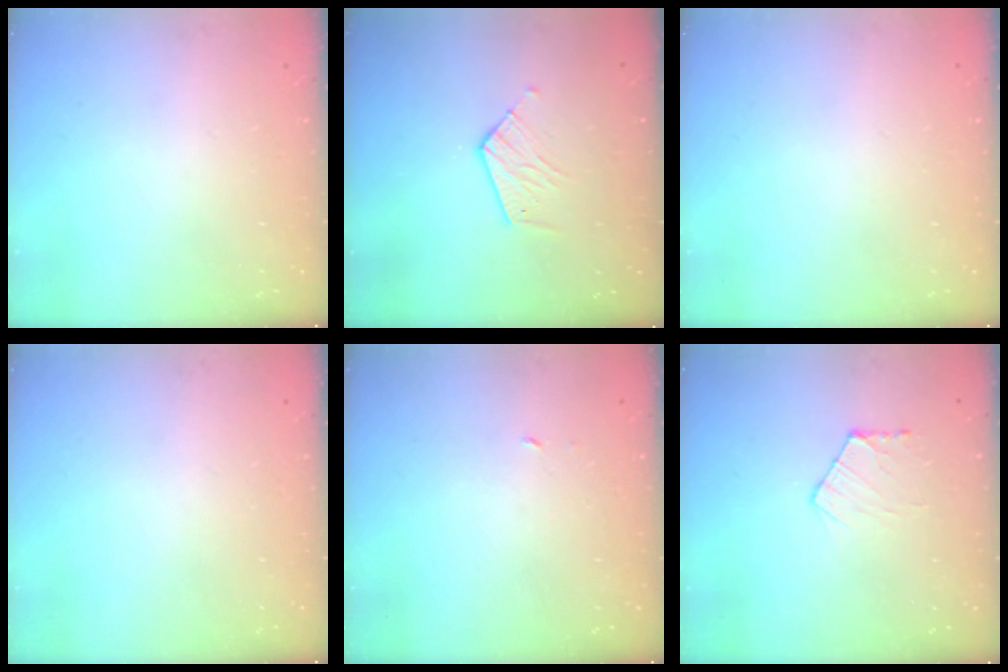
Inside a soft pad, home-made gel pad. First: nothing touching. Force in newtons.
{"total": 6.9, "press": 6.9, "slide": 0.2}
{"total": 0.0}
{"total": 0.0}
{"total": 1.8, "press": 1.8, "slide": 0.1}
{"total": 6.2, "press": 6.1, "slide": 0.8}